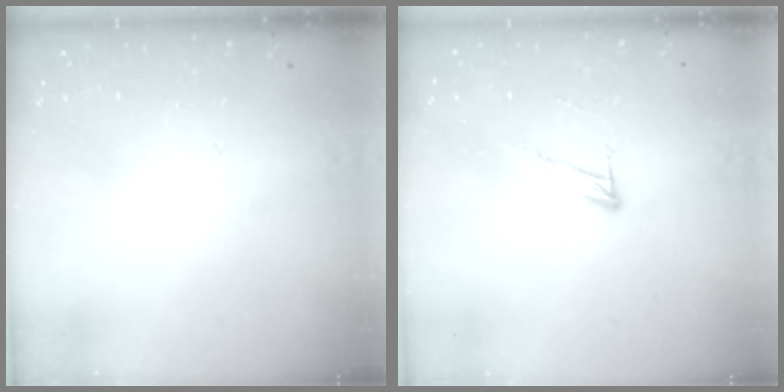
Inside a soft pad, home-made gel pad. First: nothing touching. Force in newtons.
{"total": 6.6, "press": 6.6, "slide": 0.3}